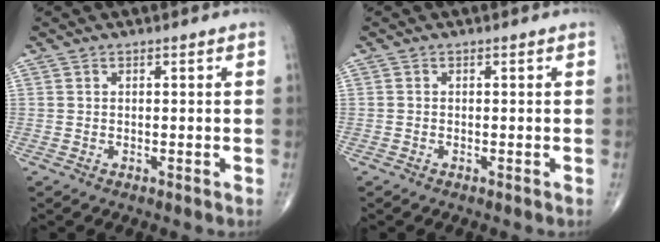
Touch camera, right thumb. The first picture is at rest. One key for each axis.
{"total": 0.0}